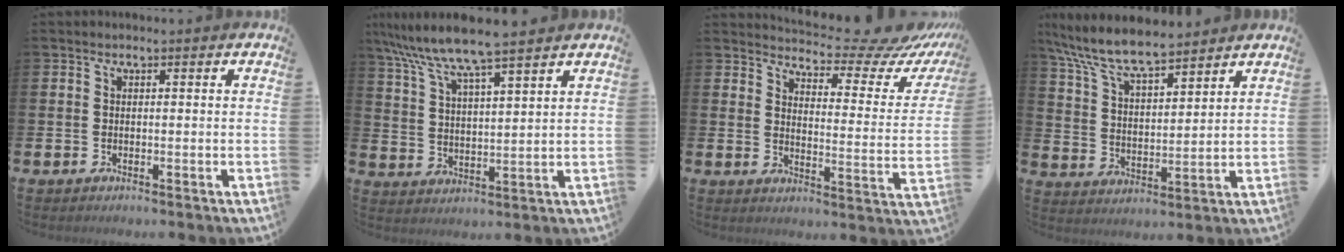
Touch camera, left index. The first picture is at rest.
{"total": 8.5, "force": [7.7, 0.2, 3.6], "torque": [-0.097, -0.035, 0.136]}
{"total": 6.8, "force": [6.3, 1.5, 2.2], "torque": [-0.042, -0.057, 0.100]}
{"total": 8.7, "force": [8.0, 1.4, 3.0], "torque": [-0.090, -0.045, 0.143]}